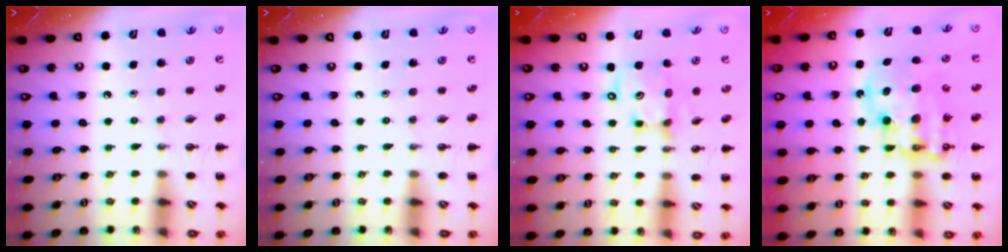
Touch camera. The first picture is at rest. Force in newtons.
{"total": 0.0}
{"total": 12.6, "press": 12.3, "slide": 2.6}
{"total": 13.0, "press": 12.6, "slide": 3.0}